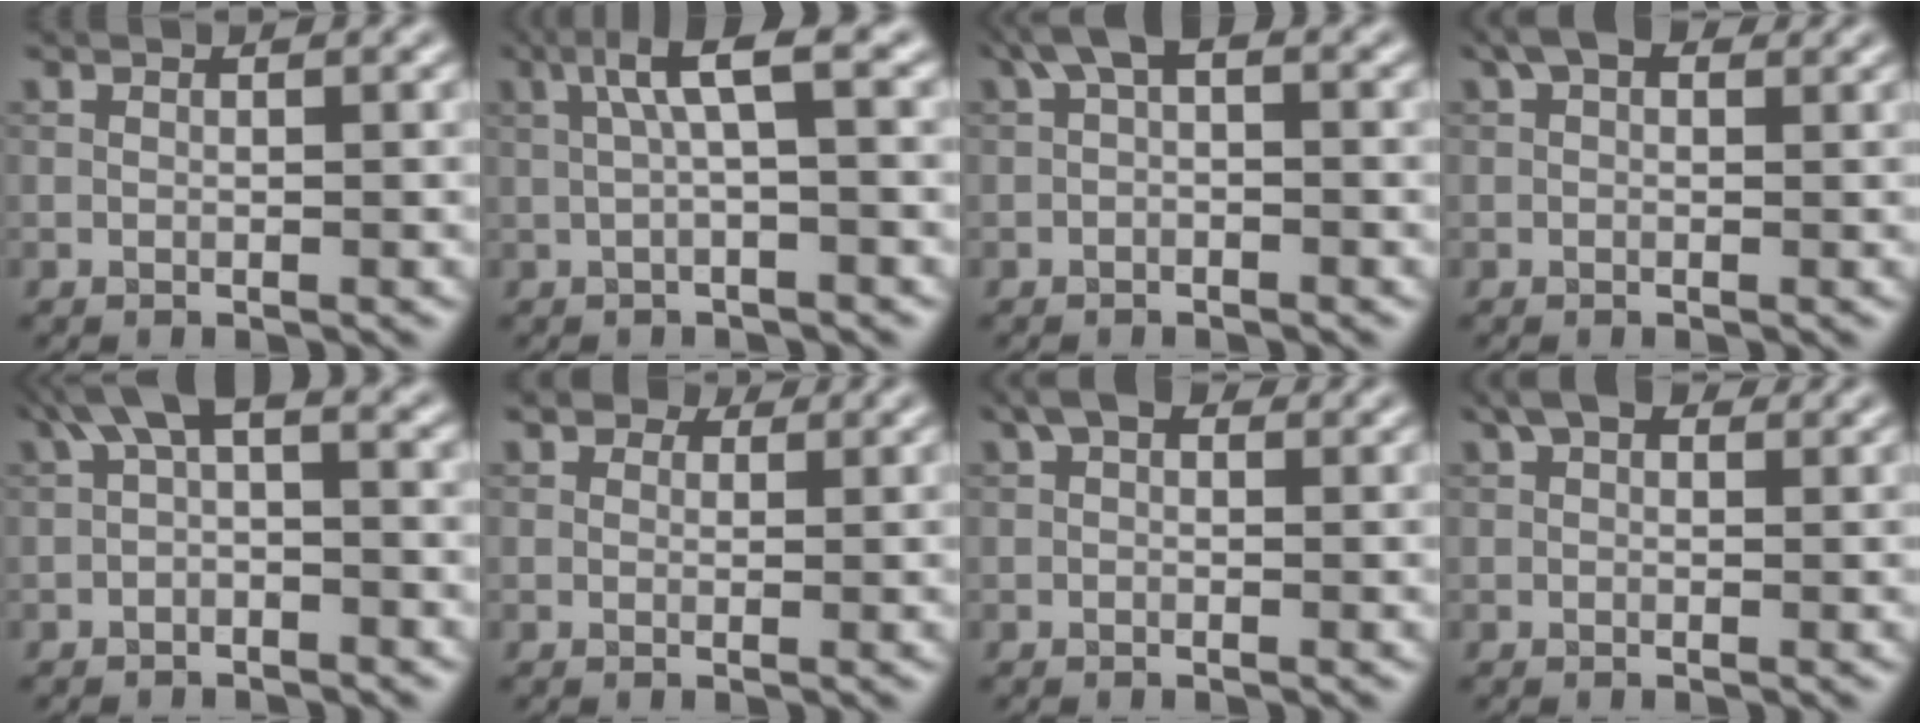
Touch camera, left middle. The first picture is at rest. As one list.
[{"total": 3.9, "force": [0.8, 0.5, 3.8], "torque": [-0.068, 0.016, 0.013]}, {"total": 2.5, "force": [0.3, 1.2, 2.2], "torque": [-0.034, 0.013, -0.003]}, {"total": 2.6, "force": [1.4, 1.4, 1.6], "torque": [-0.023, 0.006, 0.012]}, {"total": 3.6, "force": [0.2, 1.5, 3.2], "torque": [-0.050, 0.017, -0.008]}, {"total": 2.4, "force": [1.7, 1.4, 1.0], "torque": [-0.014, -0.006, 0.018]}, {"total": 2.3, "force": [1.1, 1.3, 1.5], "torque": [-0.019, 0.007, 0.009]}, {"total": 2.9, "force": [1.8, 1.6, 1.7], "torque": [-0.027, 0.006, 0.019]}]